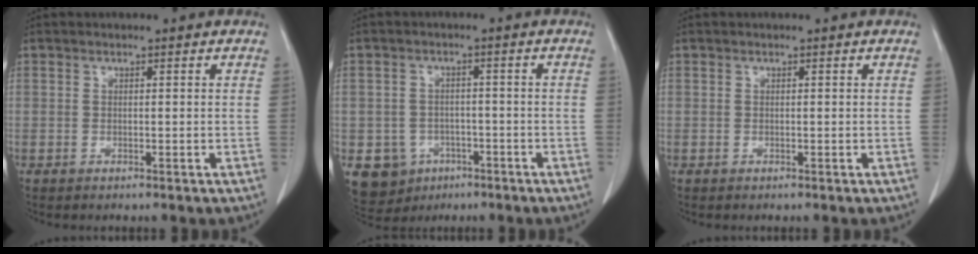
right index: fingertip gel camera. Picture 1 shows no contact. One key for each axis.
{"total": 7.3, "fx": -3.3, "fy": 6.3, "fz": 1.5, "tx": -0.033, "ty": 0.007, "tz": -0.039}
{"total": 0.0}